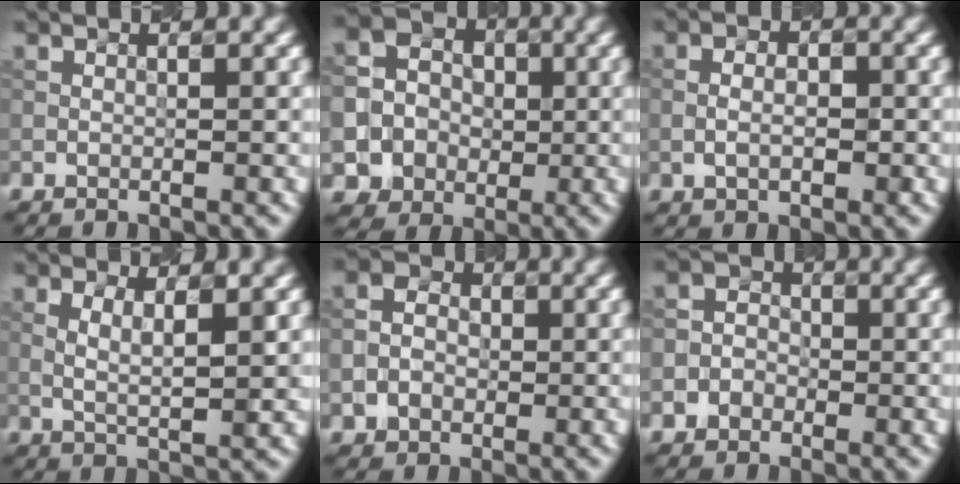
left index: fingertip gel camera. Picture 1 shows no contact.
{"total": 7.8, "force": [-2.2, 7.4, 1.4], "torque": [-0.035, -0.001, -0.048]}
{"total": 2.2, "force": [-0.3, 1.4, 1.7], "torque": [-0.018, 0.001, -0.005]}
{"total": 2.7, "force": [0.8, 0.5, 2.5], "torque": [-0.053, -0.001, 0.027]}
{"total": 2.2, "force": [-0.4, 2.1, 0.7], "torque": [-0.022, 0.007, -0.005]}
{"total": 1.7, "force": [-0.8, 1.5, 0.0], "torque": [-0.002, 0.008, -0.013]}